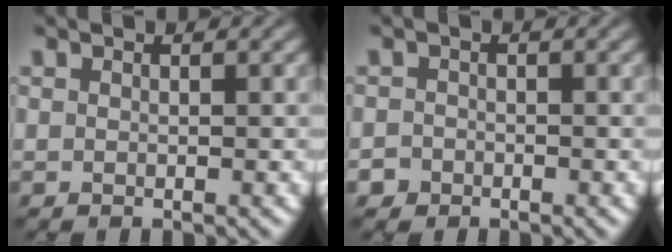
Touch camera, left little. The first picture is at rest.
{"total": 1.1, "force": [-0.8, 0.8, -0.2], "torque": [0.017, 0.001, -0.017]}